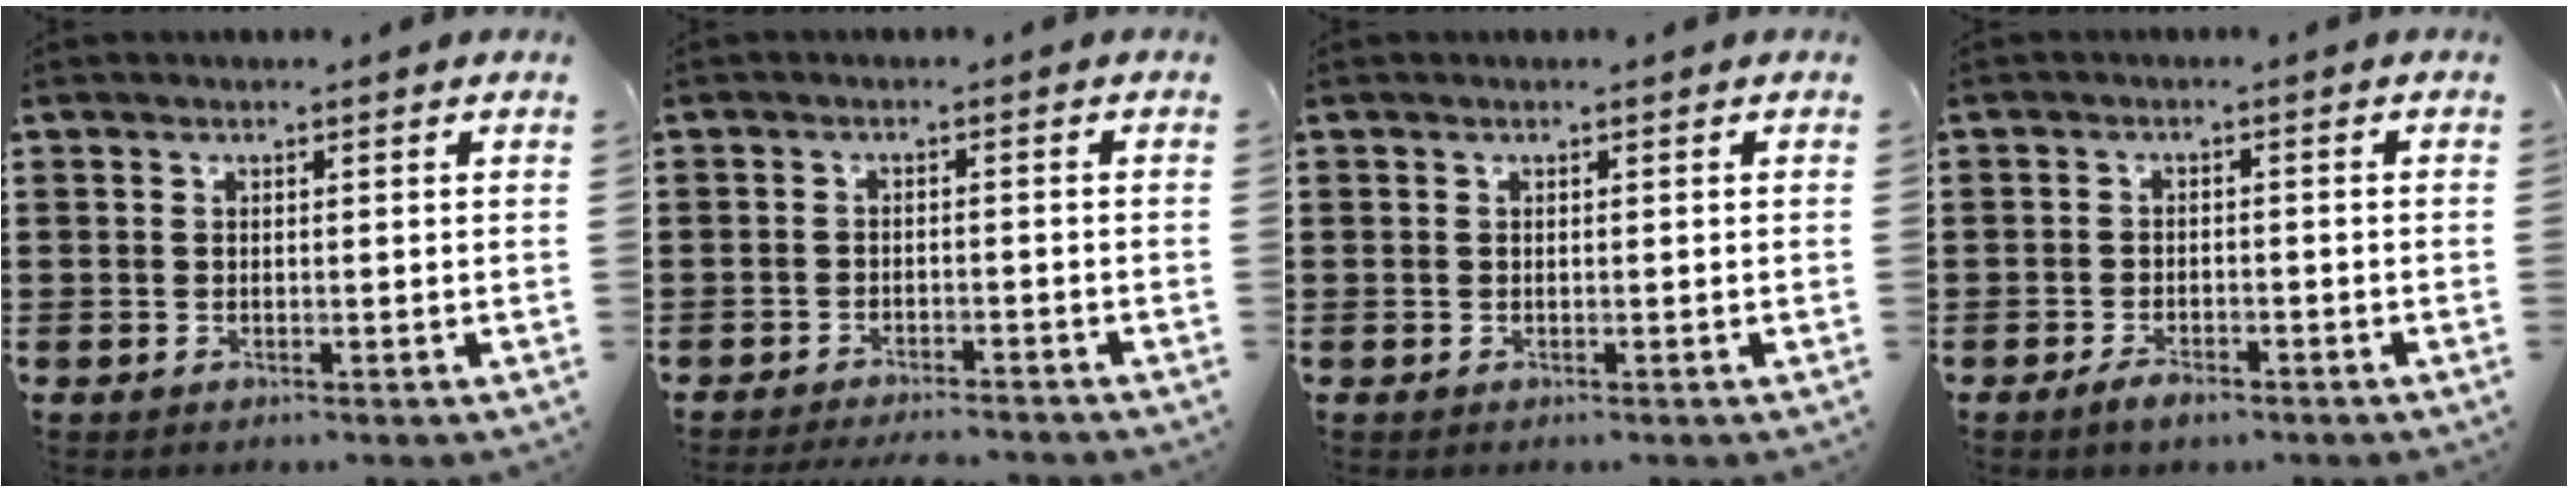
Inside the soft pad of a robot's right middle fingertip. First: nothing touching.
{"total": 2.7, "force": [-2.7, 0.1, 0.3], "torque": [-0.010, 0.000, -0.056]}
{"total": 0.0}
{"total": 2.3, "force": [-1.9, 0.9, 1.0], "torque": [-0.018, 0.004, -0.036]}